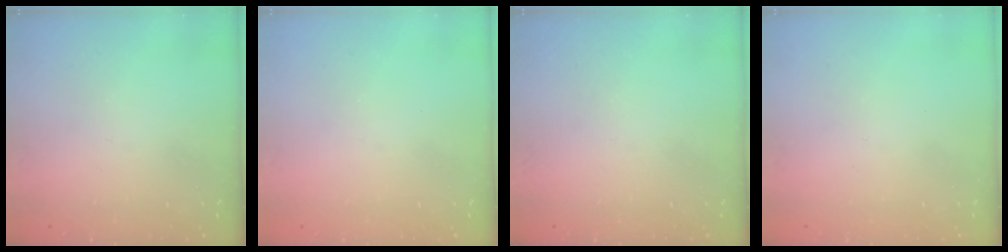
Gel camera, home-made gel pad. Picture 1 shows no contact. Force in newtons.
{"total": 0.0}
{"total": 0.0}
{"total": 1.6, "press": 1.6, "slide": 0.1}